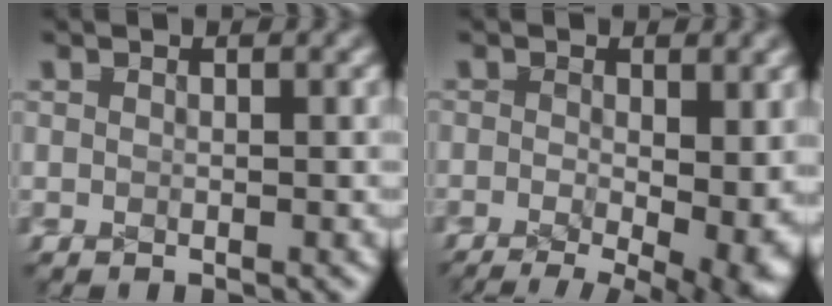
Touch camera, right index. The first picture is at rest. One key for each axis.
{"total": 8.7, "fx": -4.1, "fy": 4.1, "fz": 6.5, "tx": -0.081, "ty": -0.052, "tz": -0.040}